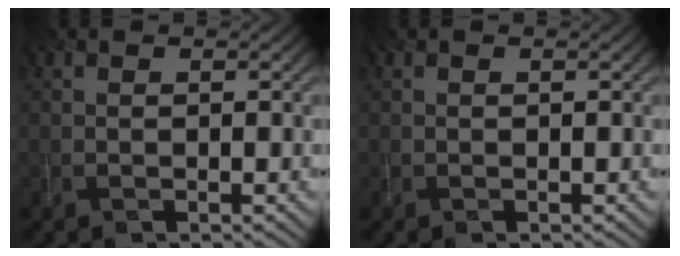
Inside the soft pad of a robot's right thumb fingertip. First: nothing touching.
{"total": 0.0}